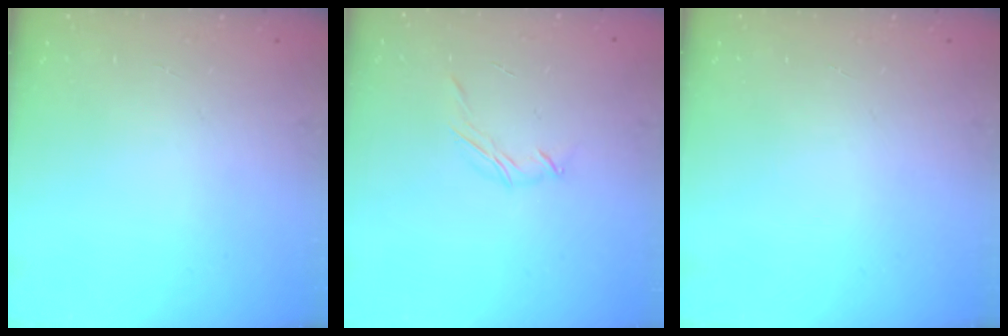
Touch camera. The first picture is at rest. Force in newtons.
{"total": 3.6, "press": 3.5, "slide": 0.8}
{"total": 0.0}